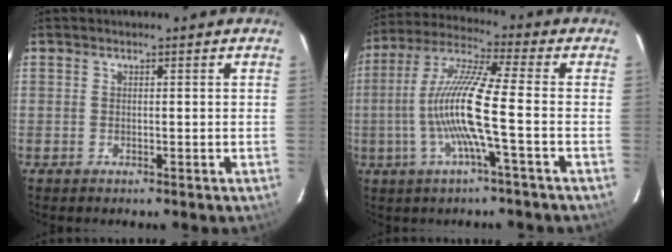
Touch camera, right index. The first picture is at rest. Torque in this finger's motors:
{"motor_torque": [2.14, 0.00, 1.05, 0.21]}